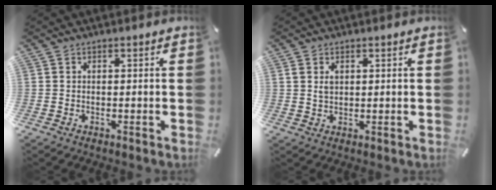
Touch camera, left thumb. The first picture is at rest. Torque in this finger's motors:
{"motor_torque": [0.16, 0.40, -0.03, -0.03, 0.00]}